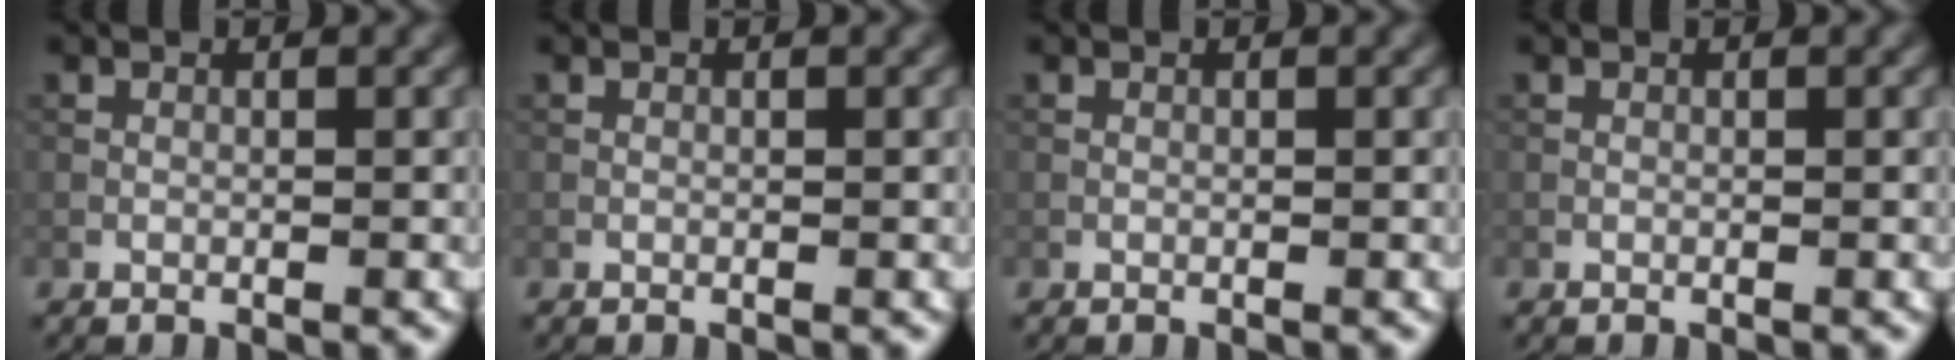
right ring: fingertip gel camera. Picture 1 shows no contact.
{"total": 0.0}
{"total": 0.0}
{"total": 0.0}